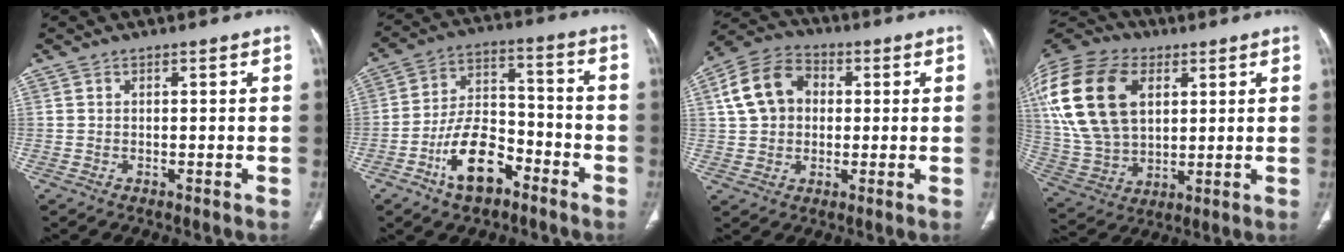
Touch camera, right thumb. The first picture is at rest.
{"total": 12.6, "force": [-6.9, 6.8, 8.1], "torque": [-0.131, 0.056, -0.122]}
{"total": 11.1, "force": [1.8, 8.8, 6.6], "torque": [-0.110, 0.021, 0.024]}
{"total": 25.1, "force": [7.4, 16.4, 17.5], "torque": [-0.376, 0.007, 0.142]}